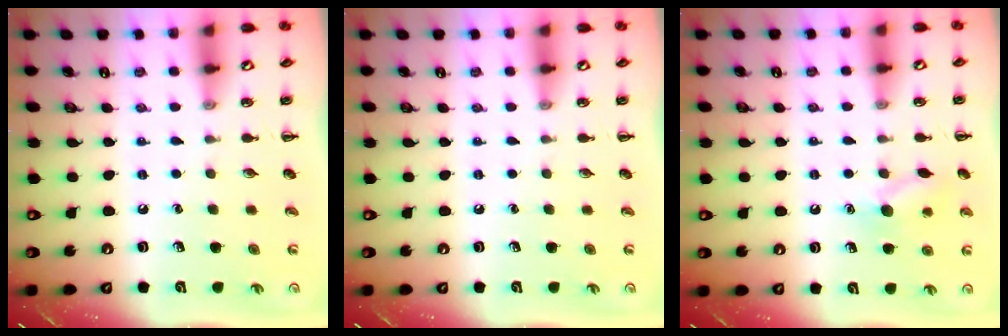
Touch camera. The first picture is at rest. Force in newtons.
{"total": 0.0}
{"total": 9.4, "press": 9.3, "slide": 1.5}